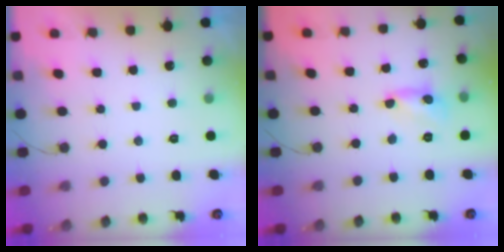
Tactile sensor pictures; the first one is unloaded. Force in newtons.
{"total": 2.7, "press": 2.7, "slide": 0.1}